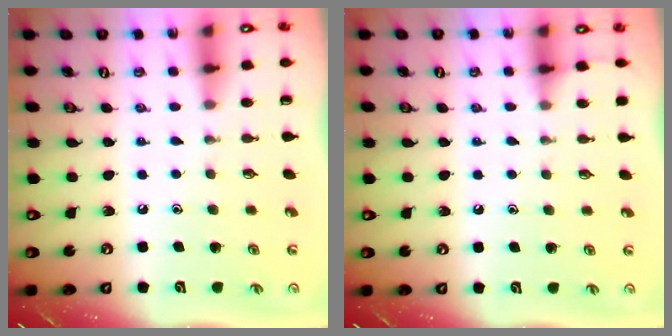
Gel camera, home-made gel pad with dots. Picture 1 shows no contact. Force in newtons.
{"total": 2.9, "press": 2.9, "slide": 0.4}